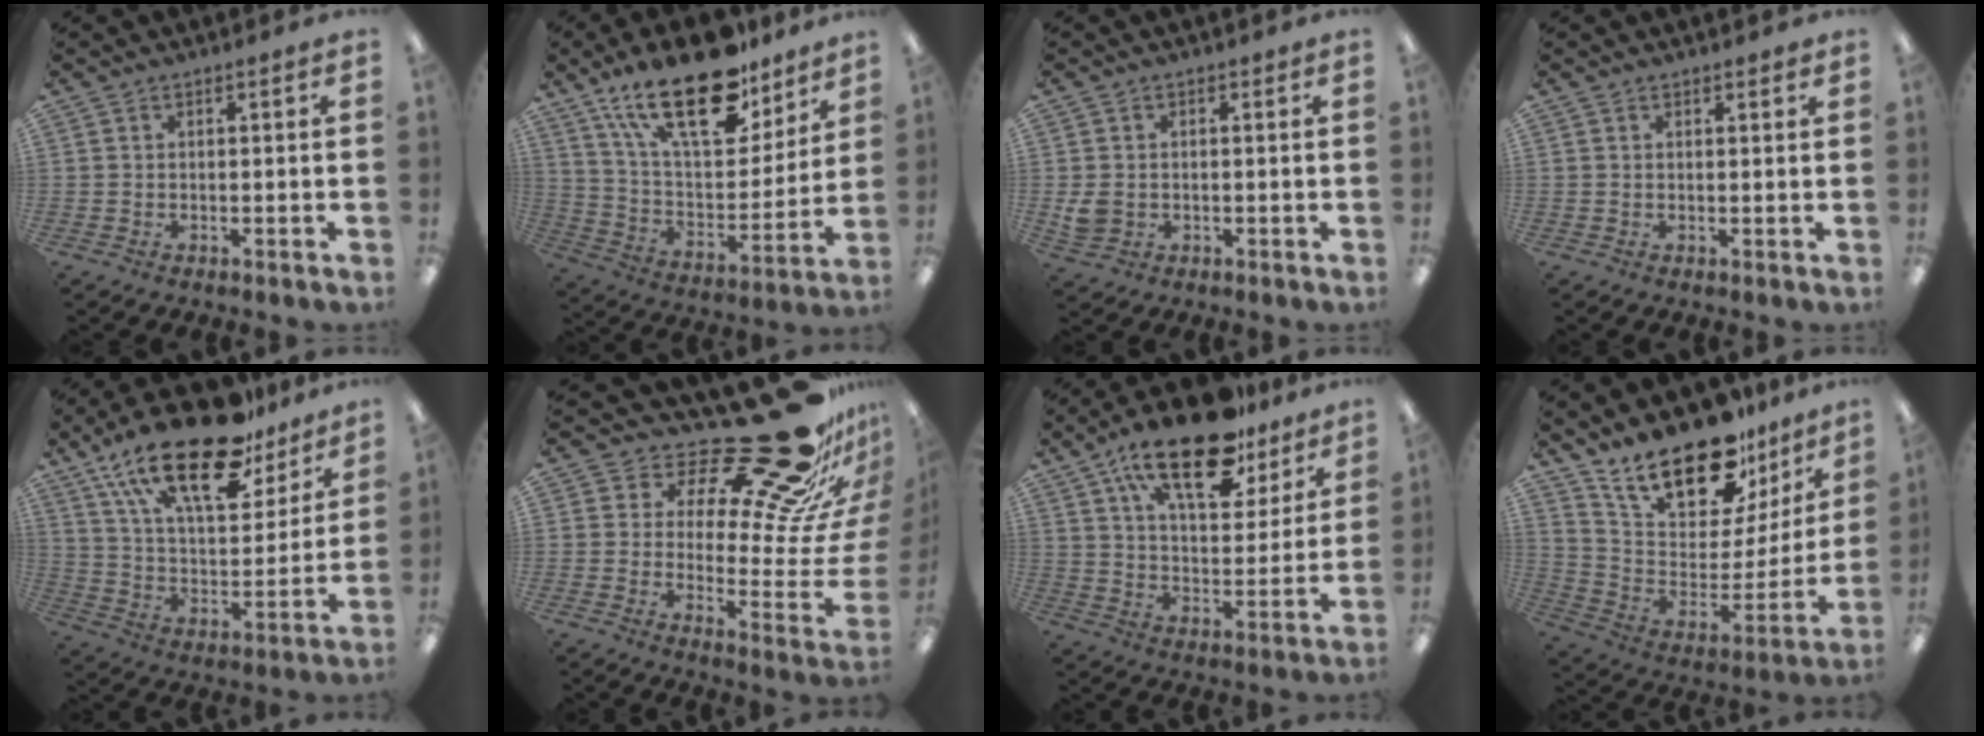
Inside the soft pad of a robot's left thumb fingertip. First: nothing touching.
{"total": 25.4, "force": [17.1, 10.7, 15.4], "torque": [-0.257, -0.096, 0.297]}
{"total": 4.3, "force": [0.1, 3.9, 1.9], "torque": [-0.018, 0.002, 0.003]}
{"total": 0.8, "force": [0.8, 0.3, 0.1], "torque": [0.006, -0.003, 0.013]}
{"total": 24.8, "force": [16.8, 9.9, 15.4], "torque": [-0.256, -0.097, 0.287]}
{"total": 27.8, "force": [20.1, 8.5, 17.2], "torque": [-0.205, -0.166, 0.334]}
{"total": 21.2, "force": [14.6, 8.7, 12.6], "torque": [-0.209, -0.071, 0.247]}
{"total": 22.6, "force": [17.7, 9.0, 10.9], "torque": [-0.193, -0.119, 0.313]}